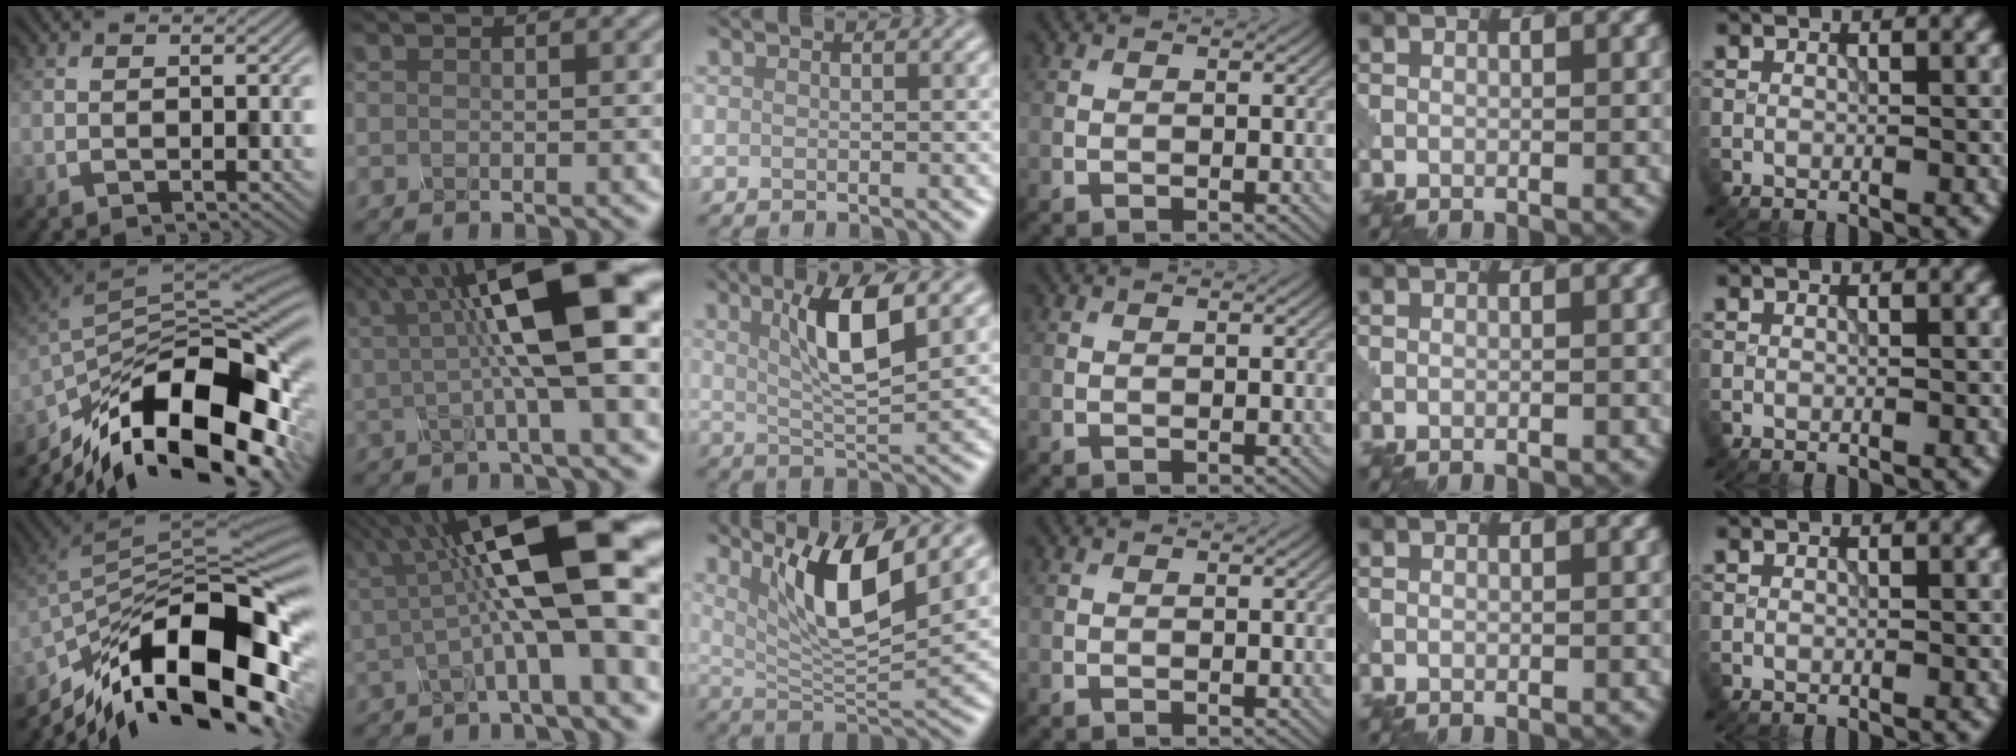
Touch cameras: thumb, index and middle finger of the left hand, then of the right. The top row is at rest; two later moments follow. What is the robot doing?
{"motion": "assemble", "object": "glue stick"}